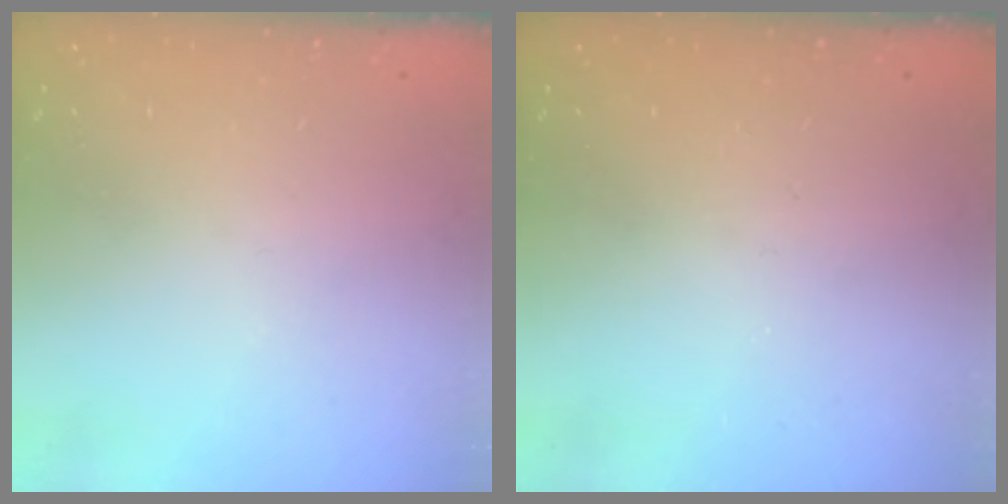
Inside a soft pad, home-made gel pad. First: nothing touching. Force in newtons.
{"total": 0.0}